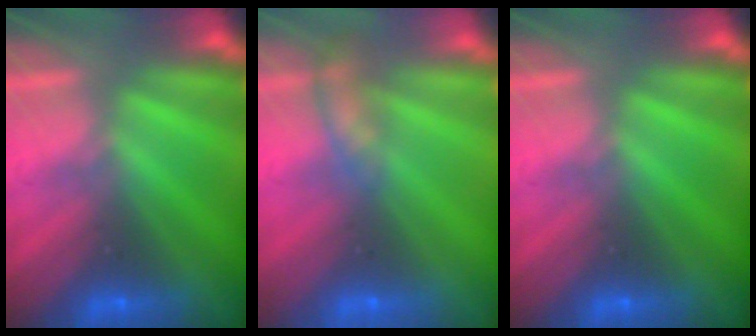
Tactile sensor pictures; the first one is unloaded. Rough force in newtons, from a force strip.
{"total": 2.3}
{"total": 0.0}